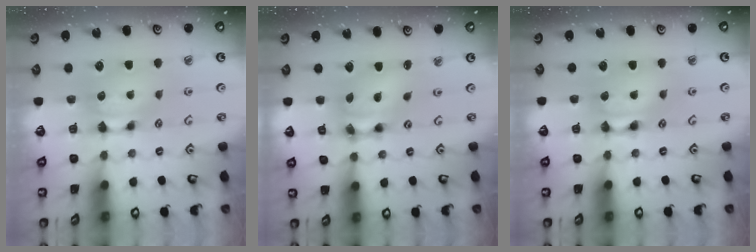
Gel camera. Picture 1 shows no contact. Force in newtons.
{"total": 7.8, "press": 7.1, "slide": 3.2}
{"total": 2.0, "press": 2.0, "slide": 0.1}